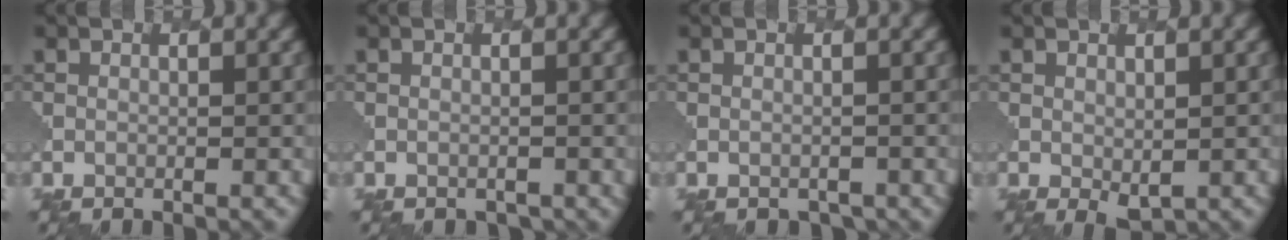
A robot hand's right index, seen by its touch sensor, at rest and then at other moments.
{"total": 0.9, "force": [-0.6, 0.6, 0.0], "torque": [0.000, 0.000, -0.004]}
{"total": 1.2, "force": [-0.9, 0.8, 0.1], "torque": [-0.003, 0.000, -0.008]}
{"total": 1.3, "force": [0.5, 0.8, 0.9], "torque": [-0.018, -0.007, 0.013]}